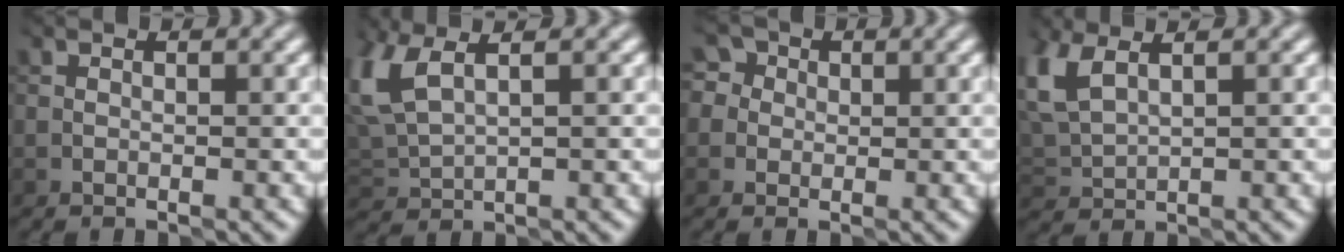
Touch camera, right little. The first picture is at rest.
{"total": 5.0, "force": [1.8, 2.4, 4.0], "torque": [-0.124, 0.007, 0.044]}
{"total": 4.7, "force": [1.5, 4.3, 1.4], "torque": [-0.023, 0.035, 0.001]}
{"total": 4.0, "force": [1.8, 2.0, 2.9], "torque": [-0.093, 0.008, 0.046]}